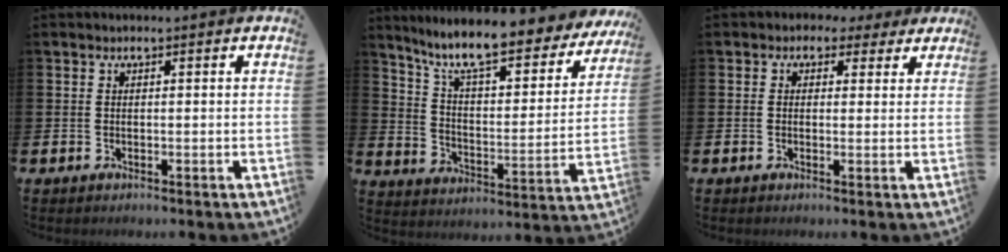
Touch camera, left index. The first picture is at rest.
{"total": 10.2, "force": [8.9, 1.6, 4.7], "torque": [-0.124, -0.062, 0.147]}
{"total": 2.4, "force": [1.4, 1.9, 0.3], "torque": [-0.006, 0.002, 0.019]}